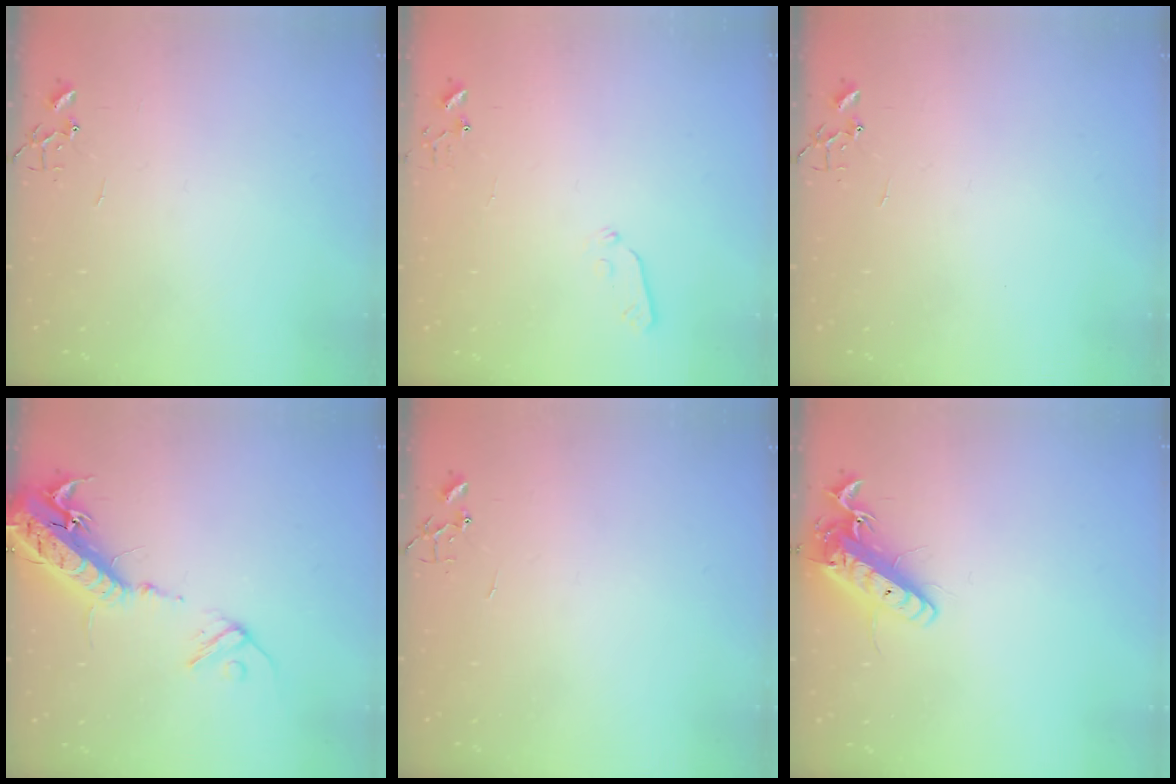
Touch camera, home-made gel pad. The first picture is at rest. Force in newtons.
{"total": 4.8, "press": 4.7, "slide": 0.7}
{"total": 0.0}
{"total": 18.2, "press": 17.7, "slide": 4.1}
{"total": 0.0}
{"total": 14.7, "press": 14.4, "slide": 2.8}